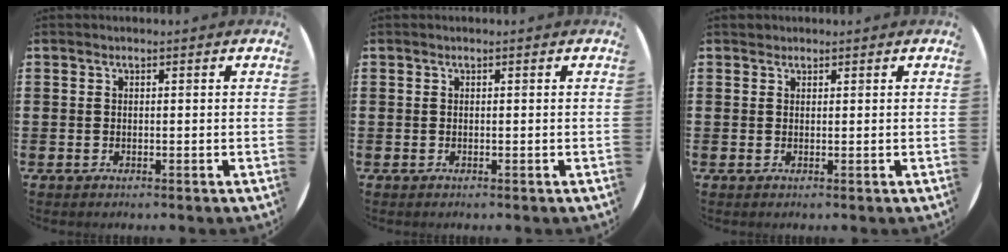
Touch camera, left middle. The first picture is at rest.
{"total": 0.0}
{"total": 0.7, "force": [0.6, 0.2, -0.2], "torque": [0.004, 0.005, 0.011]}